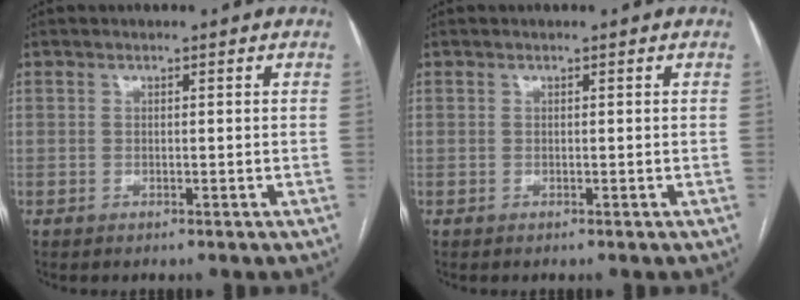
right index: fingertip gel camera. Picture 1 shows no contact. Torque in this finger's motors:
{"motor_torque": [0.00, 0.00, 0.00, 0.01]}